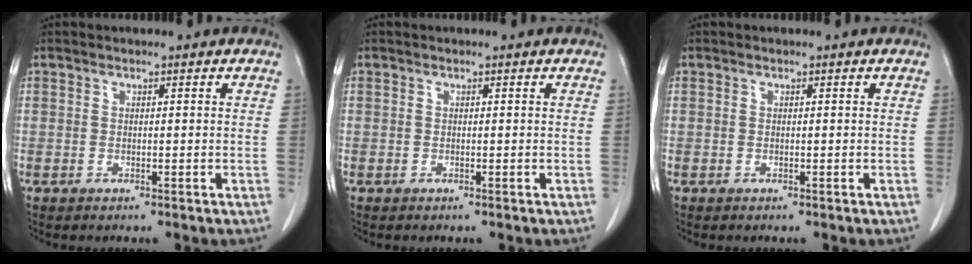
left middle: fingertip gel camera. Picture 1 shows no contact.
{"total": 0.0}
{"total": 0.0}